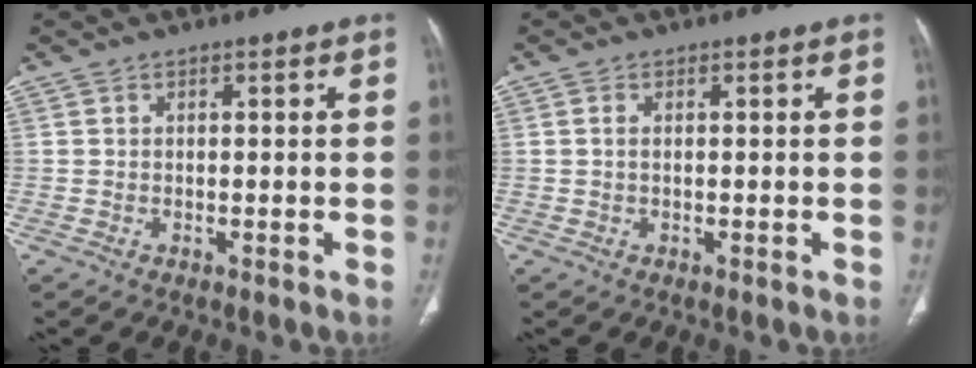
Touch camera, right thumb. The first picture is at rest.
{"total": 1.1, "force": [0.2, 0.5, 0.9], "torque": [-0.024, 0.005, 0.005]}